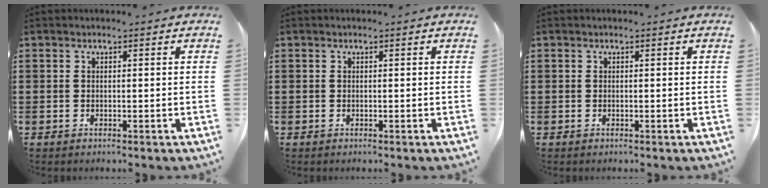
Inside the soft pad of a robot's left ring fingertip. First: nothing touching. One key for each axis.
{"total": 0.0}
{"total": 0.0}